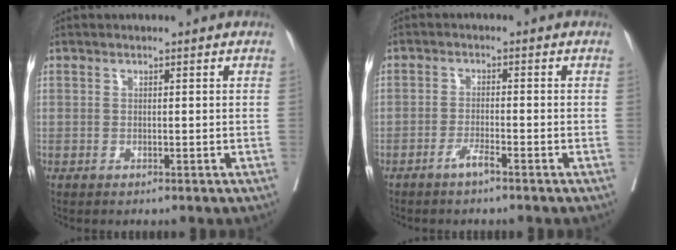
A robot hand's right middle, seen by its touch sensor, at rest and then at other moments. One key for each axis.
{"total": 2.2, "fx": -1.7, "fy": -0.1, "fz": 1.4, "tx": -0.027, "ty": 0.001, "tz": -0.032}